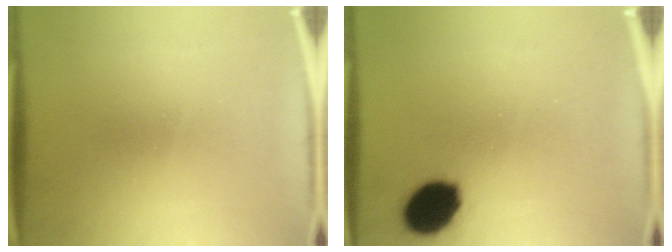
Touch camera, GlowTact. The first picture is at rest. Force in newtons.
{"total": 11.6}